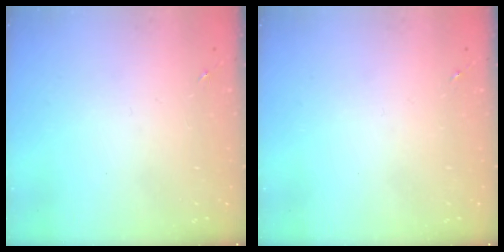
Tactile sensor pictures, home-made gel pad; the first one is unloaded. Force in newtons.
{"total": 0.0}